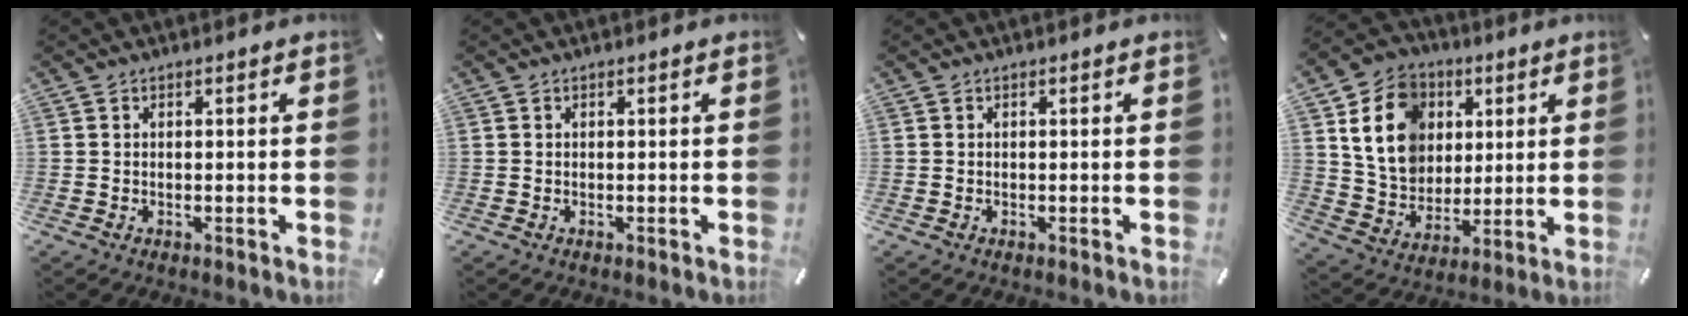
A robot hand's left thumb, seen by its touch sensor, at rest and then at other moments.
{"total": 0.0}
{"total": 0.0}
{"total": 15.3, "force": [4.3, 13.0, 6.9], "torque": [-0.132, 0.002, 0.085]}